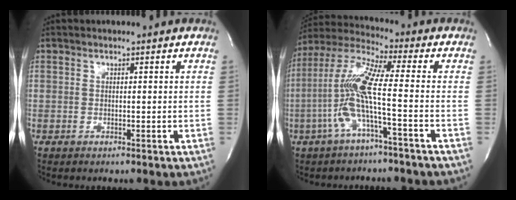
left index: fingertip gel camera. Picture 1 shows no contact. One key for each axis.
{"total": 10.7, "fx": -3.0, "fy": 0.0, "fz": 10.3, "tx": -0.224, "ty": 0.014, "tz": -0.066}